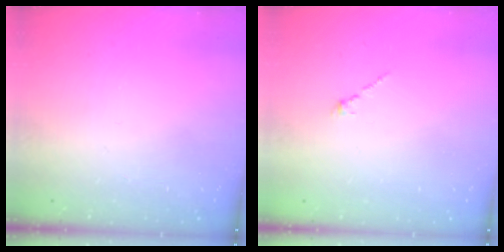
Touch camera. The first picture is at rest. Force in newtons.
{"total": 0.0}